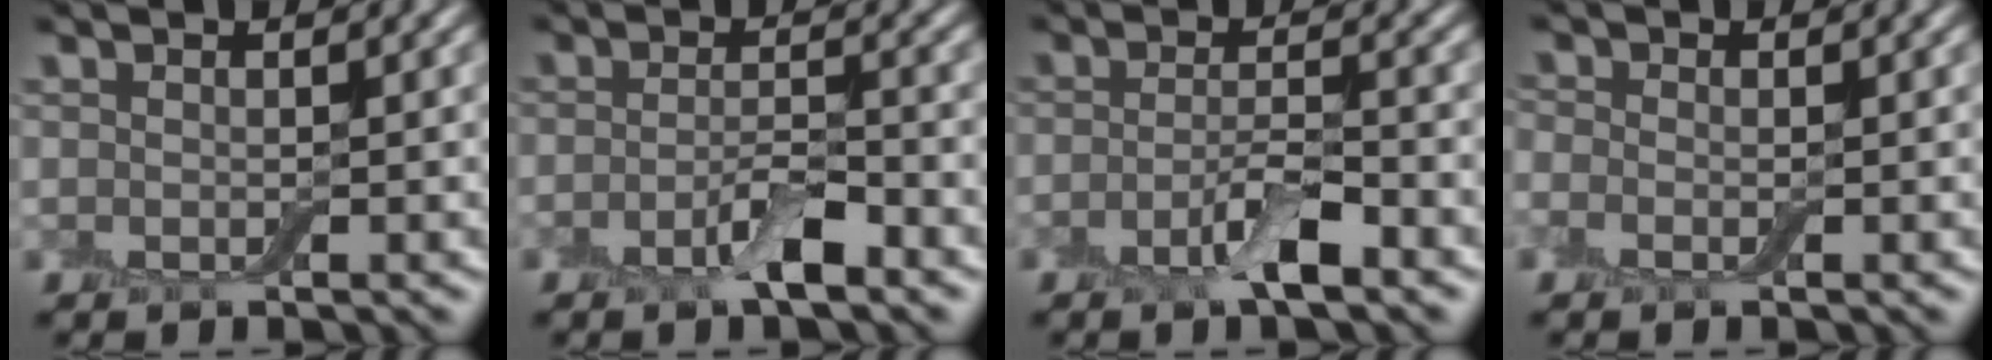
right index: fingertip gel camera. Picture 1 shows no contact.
{"total": 3.1, "force": [-1.7, 0.8, 2.4], "torque": [-0.045, 0.004, -0.036]}
{"total": 3.3, "force": [-1.8, 0.8, 2.6], "torque": [-0.051, 0.005, -0.041]}
{"total": 1.1, "force": [-0.4, 0.8, 0.7], "torque": [-0.016, 0.002, -0.014]}